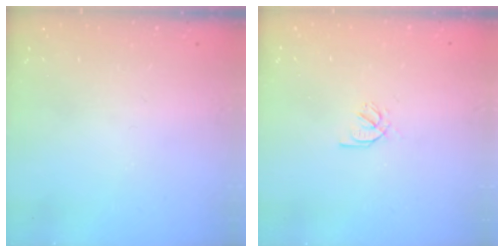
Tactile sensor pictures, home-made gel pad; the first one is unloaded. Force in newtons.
{"total": 2.2, "press": 2.2, "slide": 0.0}